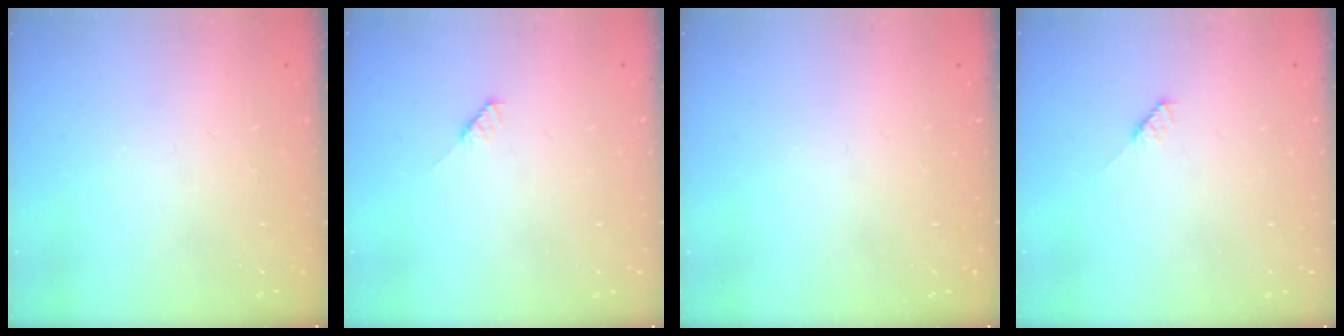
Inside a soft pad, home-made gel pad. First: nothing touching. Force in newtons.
{"total": 3.0, "press": 3.0, "slide": 0.2}
{"total": 0.0}
{"total": 3.0, "press": 3.0, "slide": 0.2}